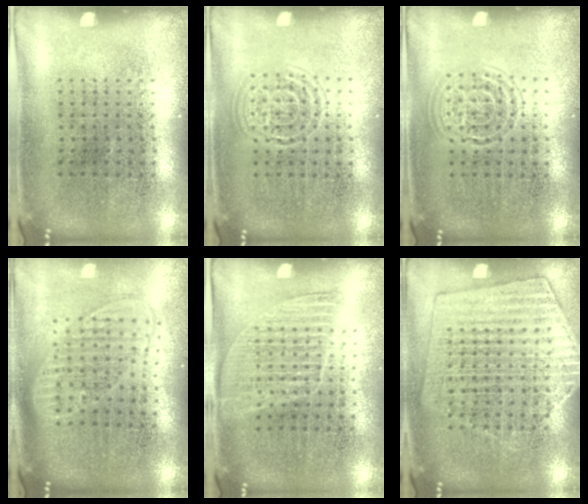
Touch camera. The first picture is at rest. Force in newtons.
{"total": 1.5, "press": 1.4, "slide": 0.1}
{"total": 1.4, "press": 1.3, "slide": 0.2}
{"total": 1.8, "press": 1.4, "slide": 1.0}
{"total": 1.2, "press": 1.1, "slide": 0.5}
{"total": 1.4, "press": 1.3, "slide": 0.5}